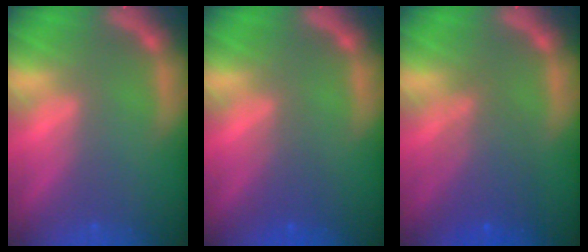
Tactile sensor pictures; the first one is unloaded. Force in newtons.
{"total": 2.0}
{"total": 4.6}